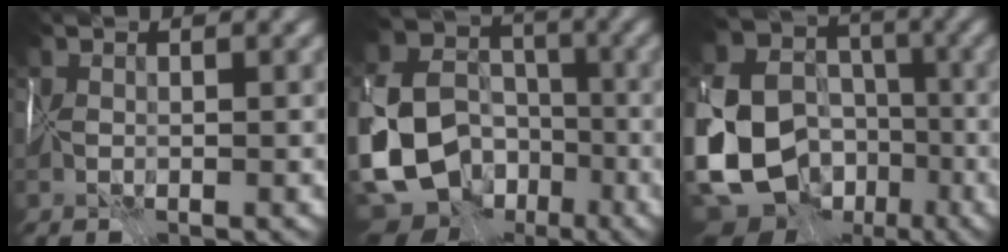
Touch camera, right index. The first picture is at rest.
{"total": 14.7, "force": [-5.5, 11.6, 7.2], "torque": [-0.164, -0.021, -0.096]}
{"total": 16.7, "force": [-5.0, 13.8, 8.0], "torque": [-0.200, -0.020, -0.096]}